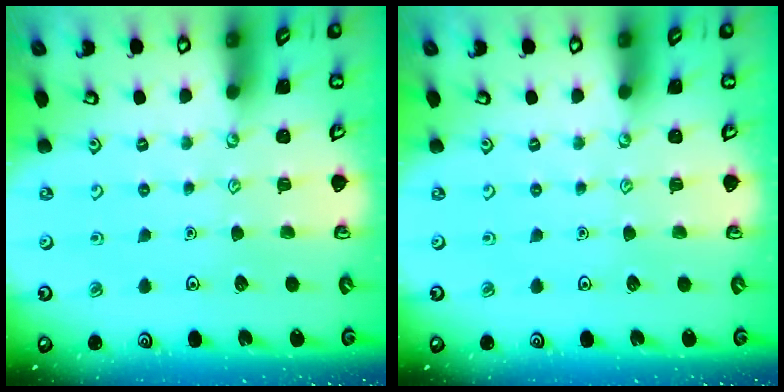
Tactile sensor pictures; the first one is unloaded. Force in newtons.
{"total": 0.0}